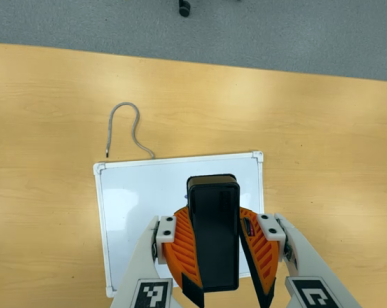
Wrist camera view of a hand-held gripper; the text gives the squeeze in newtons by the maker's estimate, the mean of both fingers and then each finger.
{"total": 11.3, "left": 11.5, "right": 11.1}